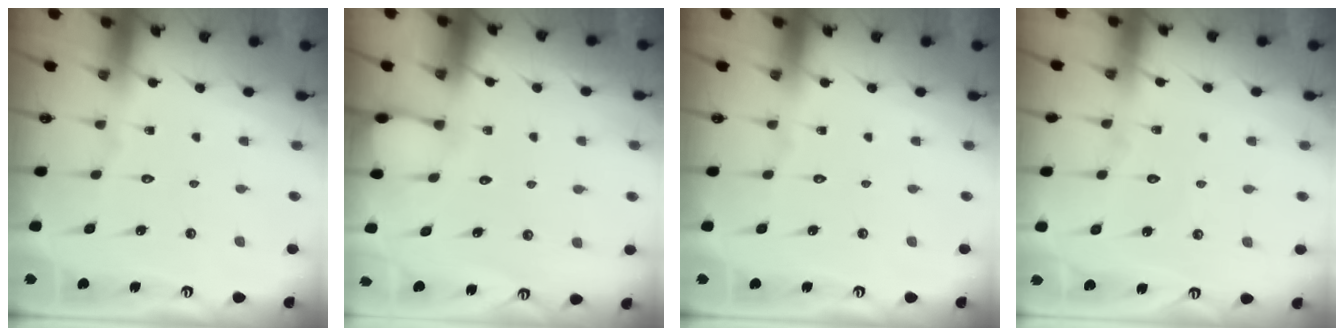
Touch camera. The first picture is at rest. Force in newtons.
{"total": 2.5, "press": 2.5, "slide": 0.2}
{"total": 0.0}
{"total": 2.3, "press": 2.3, "slide": 0.2}